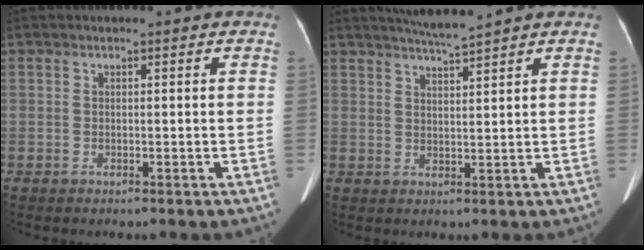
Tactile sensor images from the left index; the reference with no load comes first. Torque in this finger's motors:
{"motor_torque": [0.14, -0.44, 0.00, 0.03]}